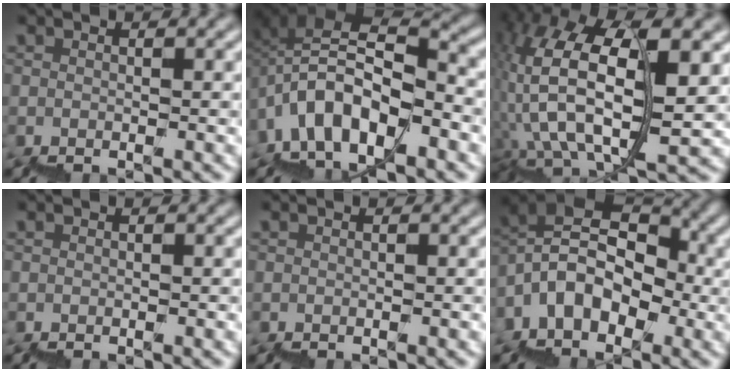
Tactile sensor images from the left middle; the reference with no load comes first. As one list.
[{"total": 6.8, "force": [-1.3, 4.0, 5.3], "torque": [-0.080, 0.016, -0.026]}, {"total": 12.6, "force": [4.7, 5.8, 10.2], "torque": [-0.209, -0.004, 0.103]}, {"total": 0.0}, {"total": 0.0}, {"total": 6.9, "force": [0.9, 4.8, 4.8], "torque": [-0.068, 0.030, 0.007]}]